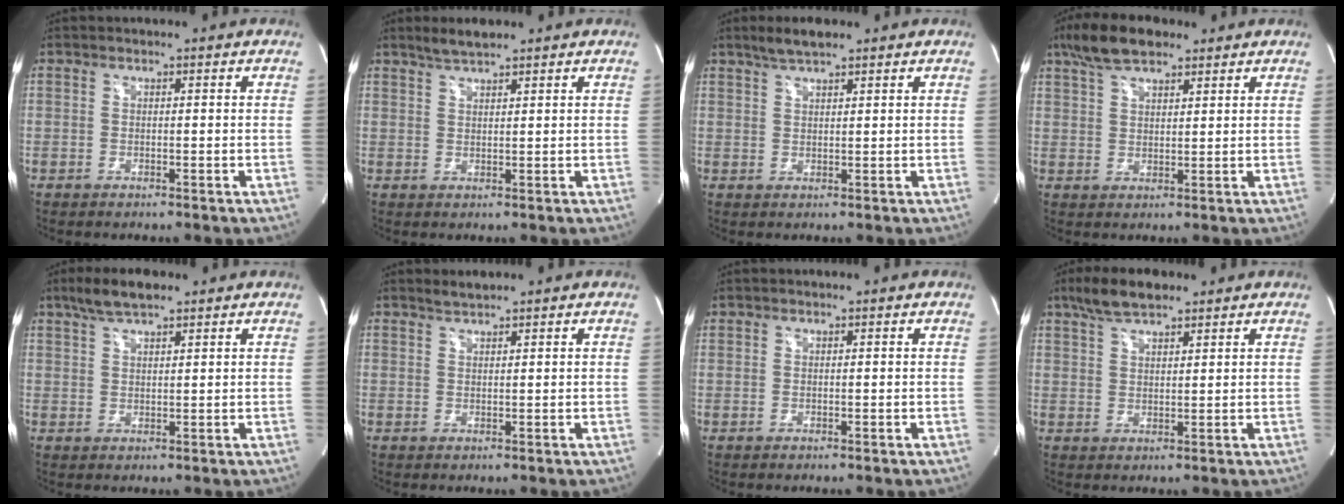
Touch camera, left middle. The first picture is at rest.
{"total": 3.3, "force": [2.8, 0.4, 1.6], "torque": [-0.039, 0.007, 0.055]}
{"total": 4.0, "force": [3.2, 0.7, 2.3], "torque": [-0.054, 0.009, 0.061]}
{"total": 8.2, "force": [6.0, 2.9, 4.8], "torque": [-0.097, 0.019, 0.110]}
{"total": 5.7, "force": [4.3, 1.3, 3.5], "torque": [-0.079, 0.014, 0.080]}
{"total": 1.6, "force": [1.6, 0.0, 0.4], "torque": [-0.014, 0.004, 0.034]}
{"total": 0.5, "force": [0.5, 0.0, 0.1], "torque": [-0.006, 0.008, 0.014]}
{"total": 6.6, "force": [5.1, 1.9, 3.8], "torque": [-0.081, 0.015, 0.095]}